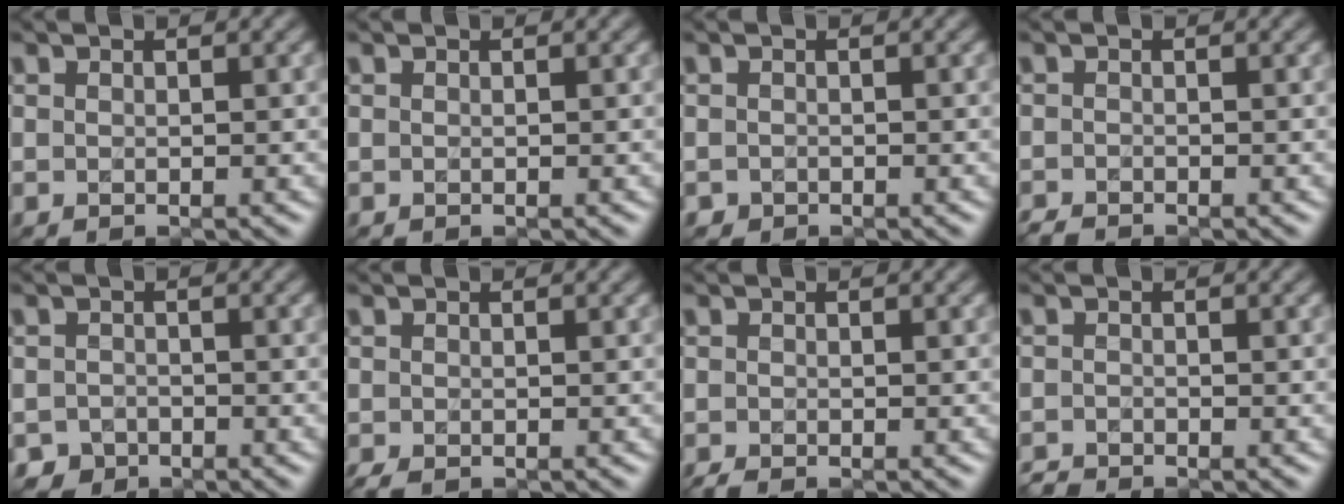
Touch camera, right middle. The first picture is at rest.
{"total": 0.0}
{"total": 0.5, "force": [-0.2, 0.5, 0.0], "torque": [0.001, 0.000, -0.002]}
{"total": 1.3, "force": [-1.2, 0.1, 0.3], "torque": [-0.009, -0.008, -0.026]}
{"total": 1.9, "force": [-1.5, 1.2, -0.1], "torque": [0.008, -0.009, -0.029]}
{"total": 1.1, "force": [-0.8, 0.4, 0.6], "torque": [-0.021, -0.008, -0.014]}
{"total": 0.7, "force": [-0.6, 0.0, 0.4], "torque": [-0.010, -0.003, -0.013]}
{"total": 1.2, "force": [-1.2, -0.1, -0.1], "torque": [0.000, -0.006, -0.028]}